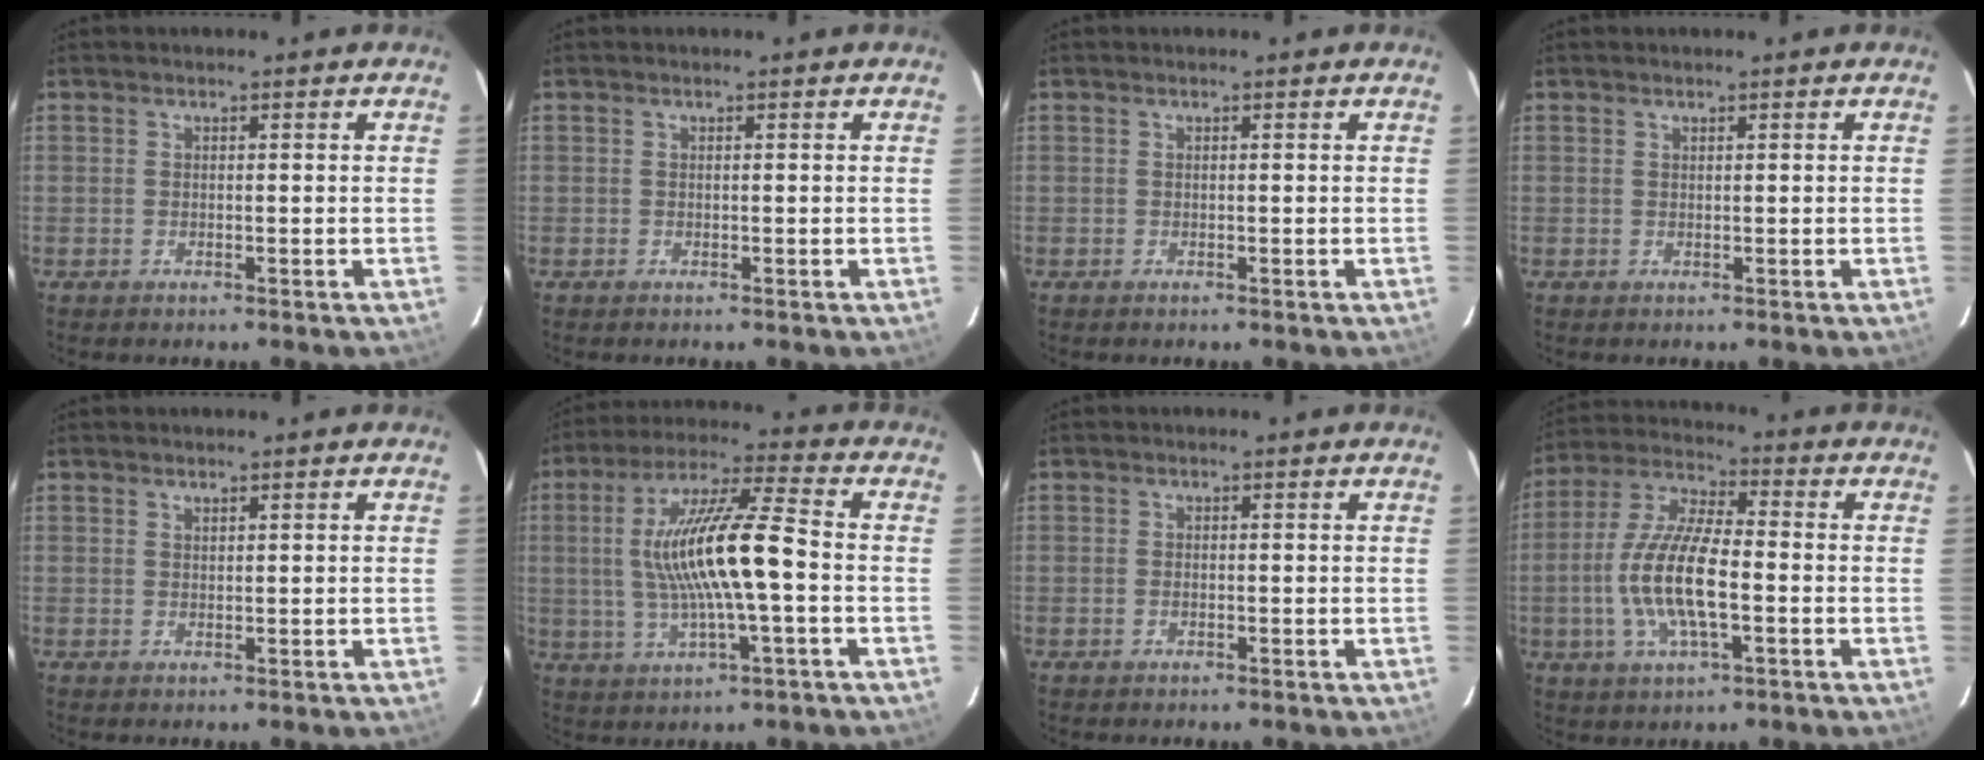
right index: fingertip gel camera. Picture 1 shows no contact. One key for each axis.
{"total": 0.0}
{"total": 0.0}
{"total": 0.0}
{"total": 0.9, "fx": 0.8, "fy": 0.3, "fz": 0.2, "tx": -0.004, "ty": 0.001, "tz": 0.015}
{"total": 15.0, "fx": -0.7, "fy": 1.9, "fz": 14.8, "tx": -0.278, "ty": 0.008, "tz": -0.009}
{"total": 0.8, "fx": -0.3, "fy": 0.5, "fz": 0.5, "tx": -0.011, "ty": 0.000, "tz": -0.005}
{"total": 13.9, "fx": -2.8, "fy": 4.5, "fz": 12.8, "tx": -0.265, "ty": -0.002, "tz": -0.054}